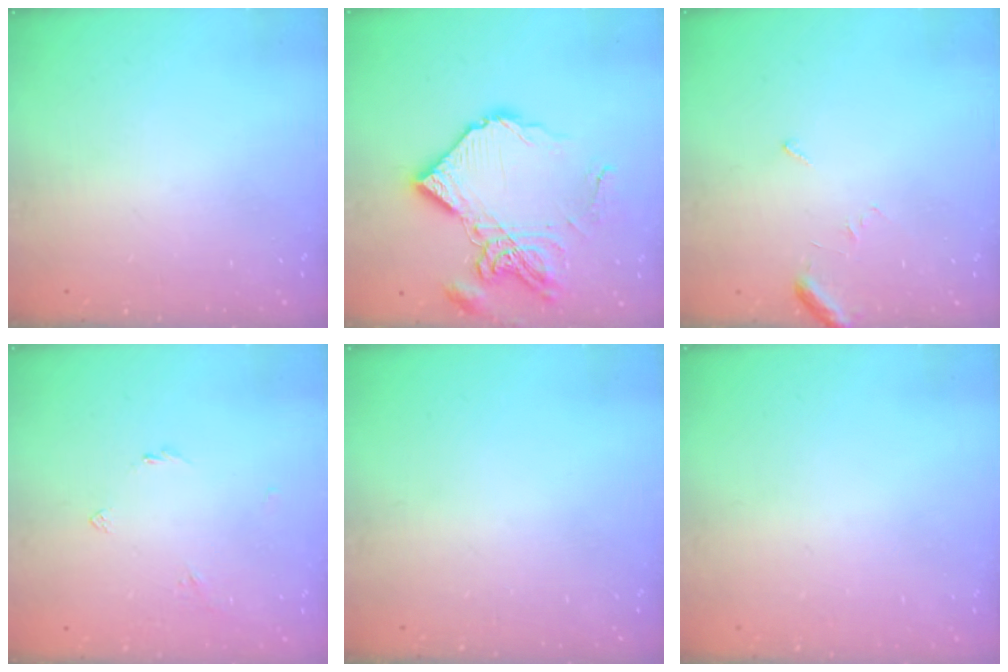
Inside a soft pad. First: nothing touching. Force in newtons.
{"total": 17.1, "press": 17.0, "slide": 1.8}
{"total": 5.1, "press": 5.1, "slide": 0.5}
{"total": 2.8, "press": 2.7, "slide": 0.6}
{"total": 0.0}
{"total": 1.8, "press": 1.8, "slide": 0.1}